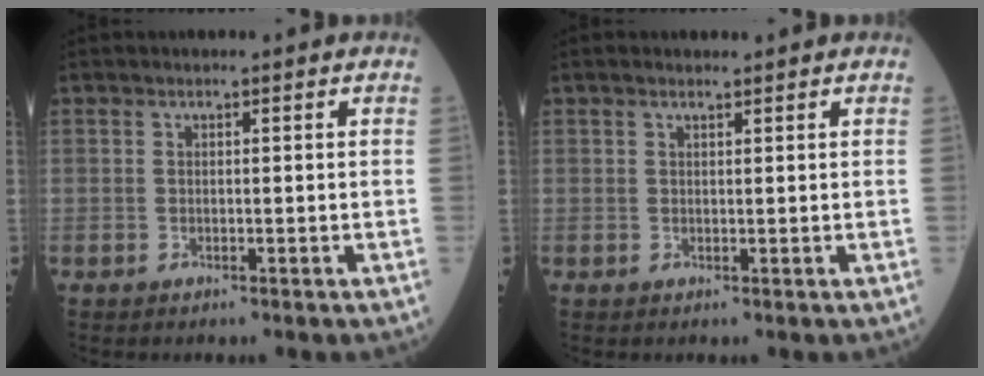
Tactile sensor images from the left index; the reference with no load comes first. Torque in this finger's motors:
{"motor_torque": [1.06, -1.08, 0.12, 0.01]}